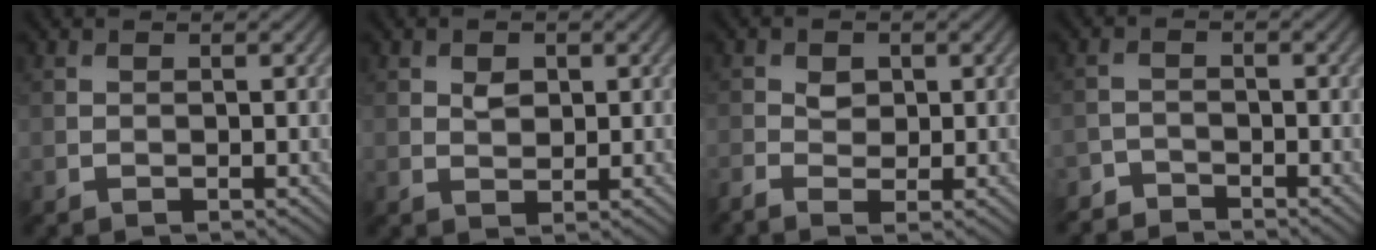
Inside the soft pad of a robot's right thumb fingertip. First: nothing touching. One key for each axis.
{"total": 1.9, "fx": 0.7, "fy": 1.3, "fz": 1.2, "tx": -0.020, "ty": -0.003, "tz": 0.013}
{"total": 2.1, "fx": -0.2, "fy": 1.5, "fz": 1.5, "tx": -0.033, "ty": 0.001, "tz": -0.007}
{"total": 2.8, "fx": -2.7, "fy": 0.6, "fz": 0.1, "tx": 0.003, "ty": -0.002, "tz": -0.059}